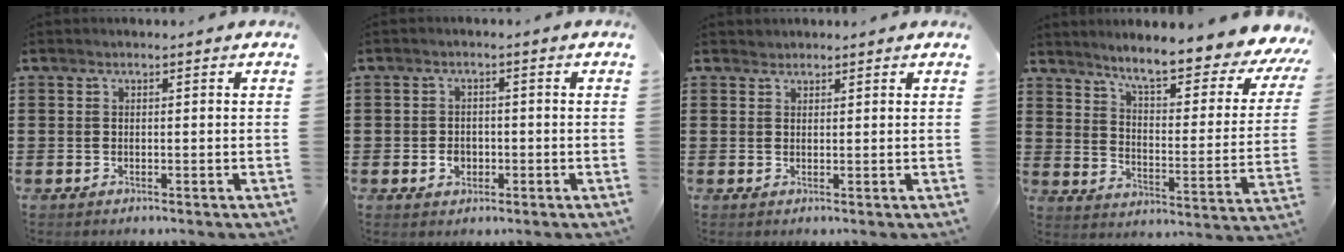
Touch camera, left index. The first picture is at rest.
{"total": 2.4, "force": [-0.7, 1.8, 1.3], "torque": [-0.029, 0.001, -0.015]}
{"total": 1.2, "force": [1.1, 0.4, -0.1], "torque": [-0.001, 0.001, 0.023]}
{"total": 7.6, "force": [6.3, -0.1, 4.2], "torque": [-0.091, -0.052, 0.096]}